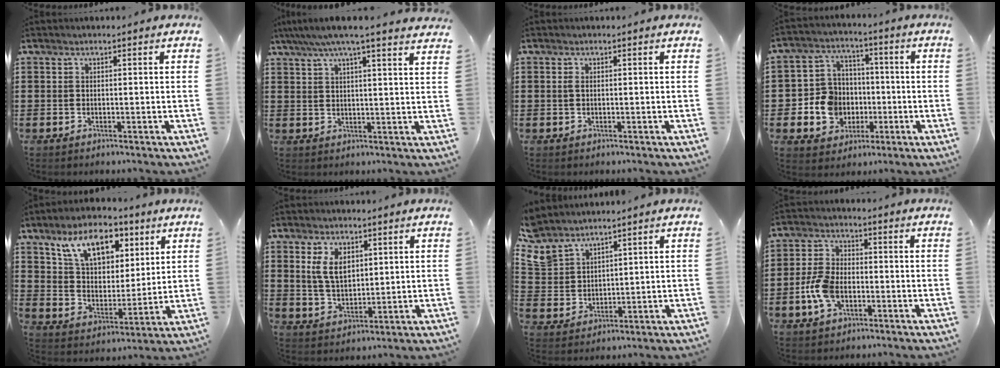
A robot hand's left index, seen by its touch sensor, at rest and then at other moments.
{"total": 5.4, "force": [4.4, -0.3, 3.2], "torque": [-0.075, -0.013, 0.074]}
{"total": 0.9, "force": [-0.1, 0.4, 0.8], "torque": [-0.023, -0.002, -0.004]}
{"total": 8.0, "force": [-1.2, 7.7, 2.0], "torque": [-0.077, 0.018, -0.015]}
{"total": 10.4, "force": [6.7, 5.5, 5.8], "torque": [-0.112, -0.011, 0.115]}
{"total": 5.6, "force": [2.2, 3.3, 4.0], "torque": [-0.090, 0.010, 0.039]}
{"total": 5.3, "force": [4.6, 2.4, 1.1], "torque": [-0.049, -0.015, 0.086]}
{"total": 6.9, "force": [-1.8, 4.0, 5.3], "torque": [-0.131, -0.001, -0.041]}